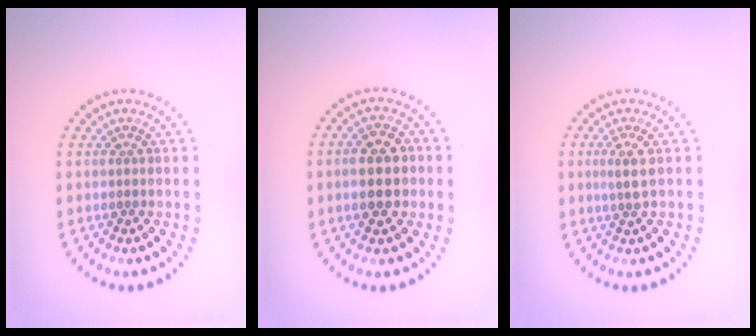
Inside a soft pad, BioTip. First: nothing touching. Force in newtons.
{"total": 3.9, "press": 3.8, "slide": 0.4}
{"total": 1.5, "press": 1.3, "slide": 0.8}